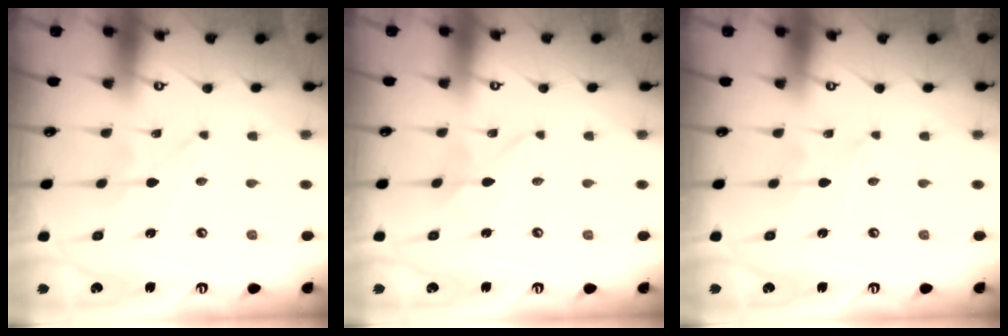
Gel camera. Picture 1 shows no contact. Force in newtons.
{"total": 1.8, "press": 1.7, "slide": 0.2}
{"total": 0.0}